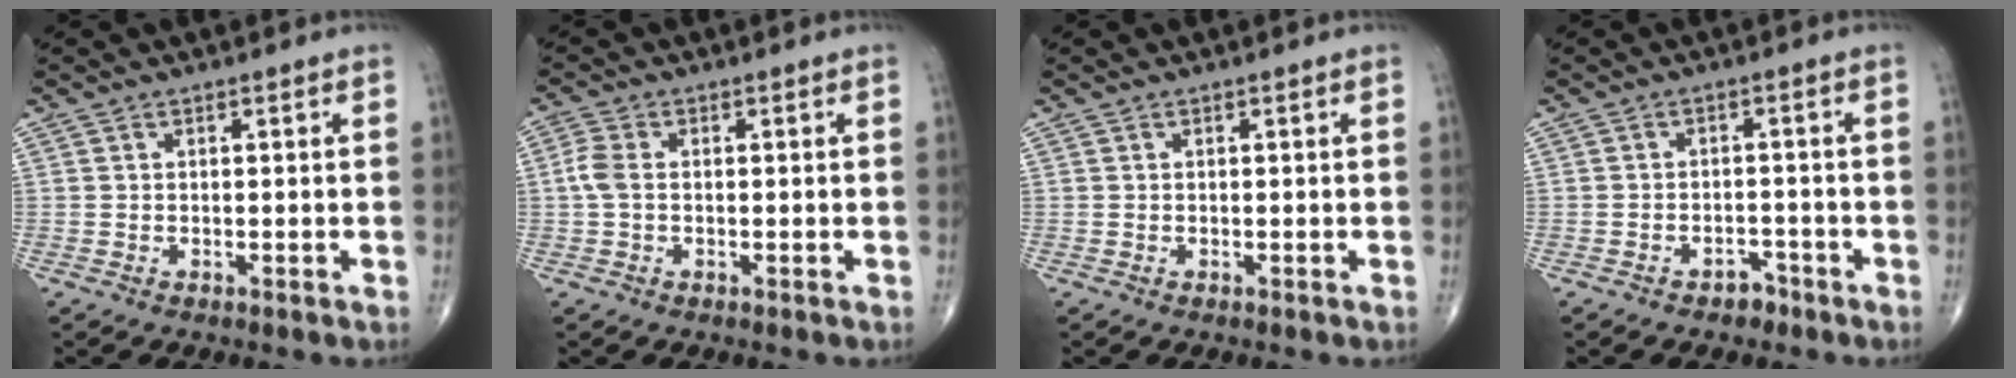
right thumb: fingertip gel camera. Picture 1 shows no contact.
{"total": 3.3, "force": [-0.1, 2.0, 2.6], "torque": [-0.067, 0.006, -0.008]}
{"total": 0.0}
{"total": 2.6, "force": [-1.9, 1.6, 0.8], "torque": [-0.007, 0.014, -0.025]}